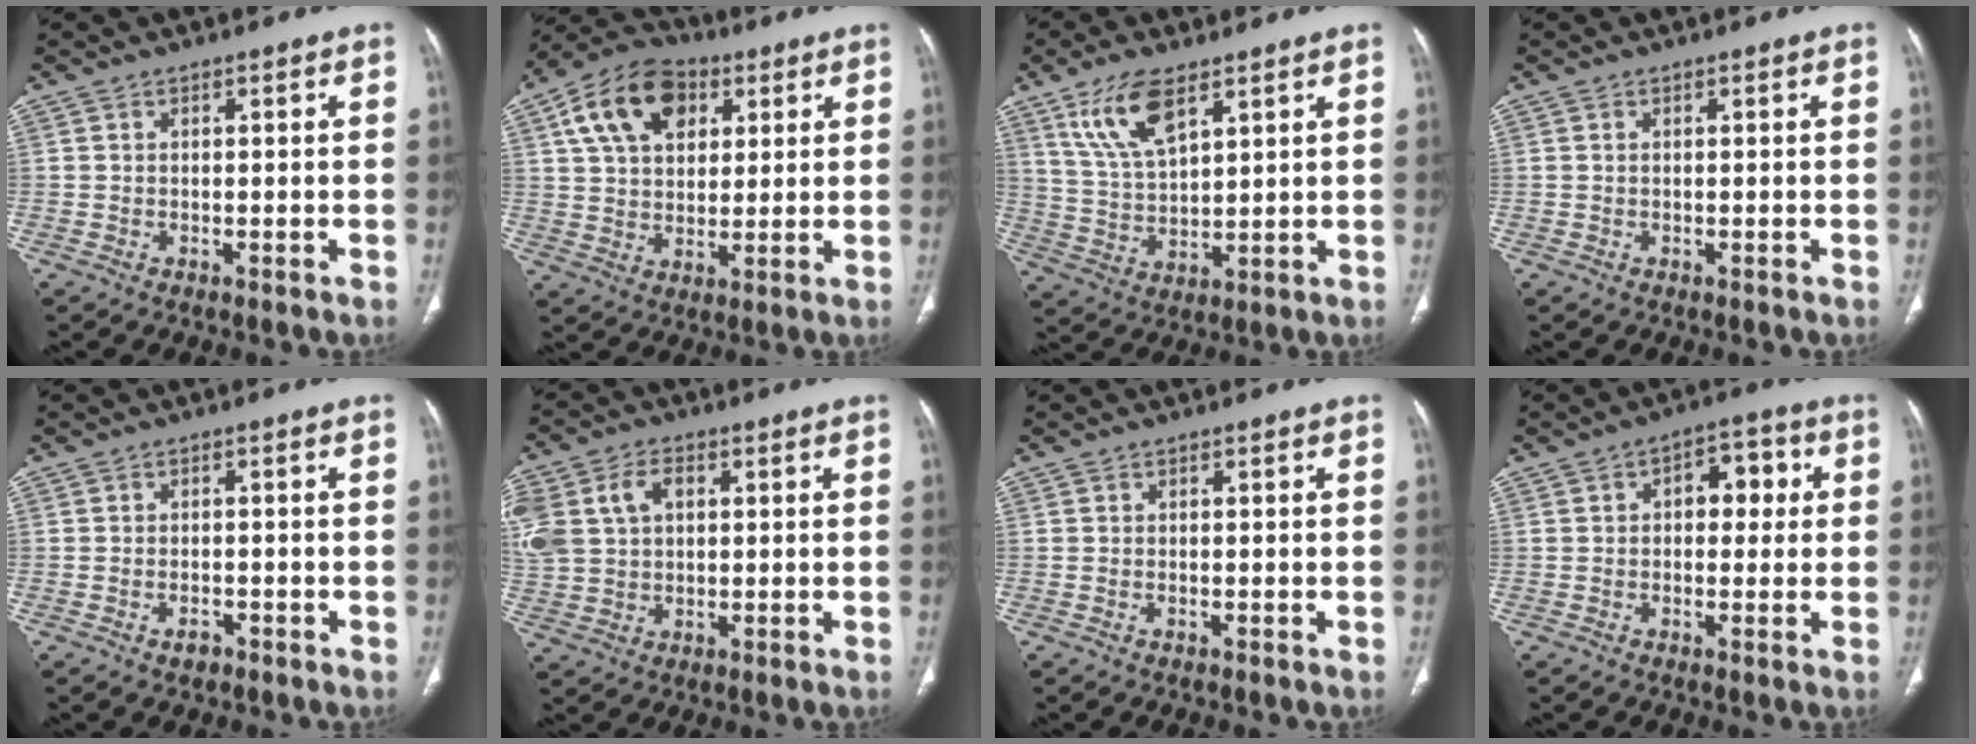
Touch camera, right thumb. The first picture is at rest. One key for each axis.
{"total": 15.0, "fx": 5.9, "fy": 9.9, "fz": 9.6, "tx": -0.150, "ty": 0.002, "tz": 0.099}
{"total": 10.5, "fx": 6.1, "fy": 4.2, "fz": 7.5, "tx": -0.142, "ty": -0.025, "tz": 0.131}
{"total": 0.0}
{"total": 1.9, "fx": -1.1, "fy": 1.1, "fz": 1.0, "tx": -0.017, "ty": 0.007, "tz": -0.015}
{"total": 15.4, "fx": 4.0, "fy": 11.5, "fz": 9.5, "tx": -0.240, "ty": 0.028, "tz": 0.085}
{"total": 0.0}
{"total": 7.0, "fx": 1.2, "fy": 4.4, "fz": 5.3, "tx": -0.038, "ty": 0.017, "tz": 0.011}